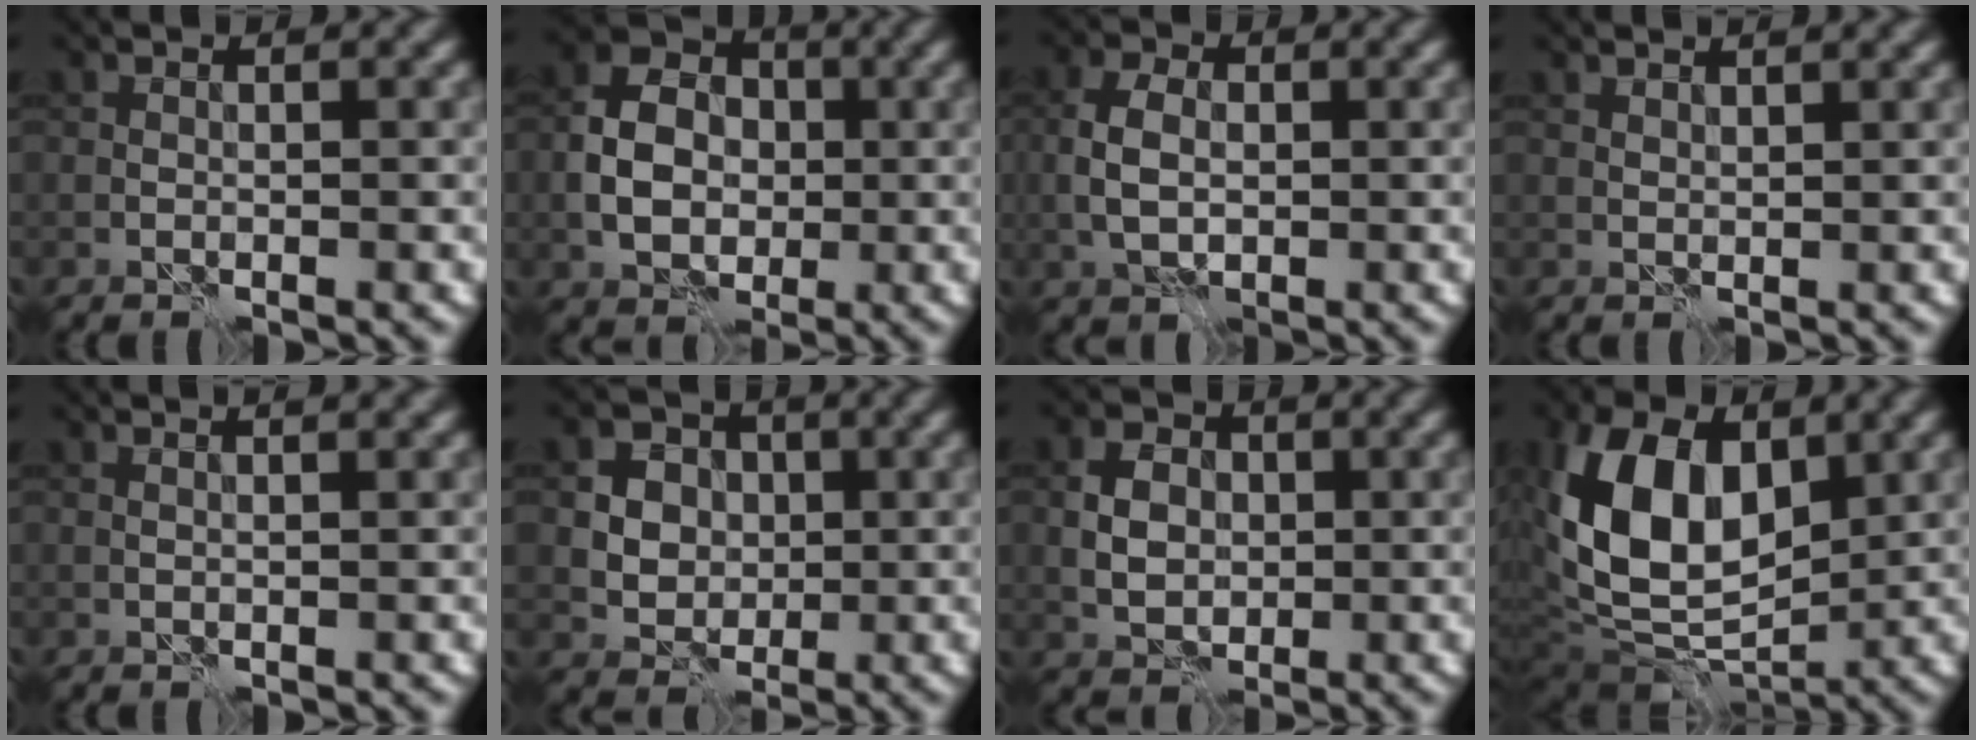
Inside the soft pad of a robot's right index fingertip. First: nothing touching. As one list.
[{"total": 5.6, "force": [-0.7, 4.5, 3.4], "torque": [-0.062, 0.007, -0.017]}, {"total": 4.0, "force": [-0.3, 2.6, 3.0], "torque": [-0.065, 0.003, -0.009]}, {"total": 1.7, "force": [1.5, 0.4, 0.8], "torque": [-0.009, 0.000, 0.017]}, {"total": 2.9, "force": [1.7, 1.2, 2.0], "torque": [-0.008, 0.018, -0.005]}, {"total": 6.5, "force": [1.4, 5.5, 3.0], "torque": [-0.049, 0.020, 0.020]}, {"total": 3.6, "force": [0.0, 2.8, 2.2], "torque": [-0.040, 0.003, -0.003]}, {"total": 10.7, "force": [2.3, 6.8, 7.9], "torque": [-0.166, -0.006, 0.038]}]